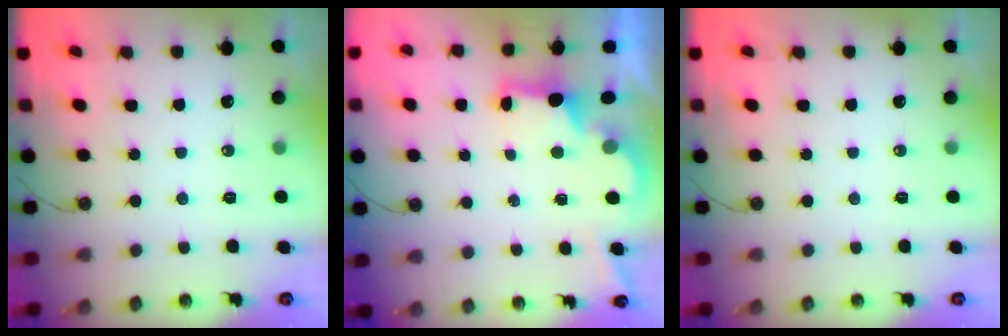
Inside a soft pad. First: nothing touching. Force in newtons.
{"total": 2.7, "press": 2.6, "slide": 0.7}
{"total": 0.0}